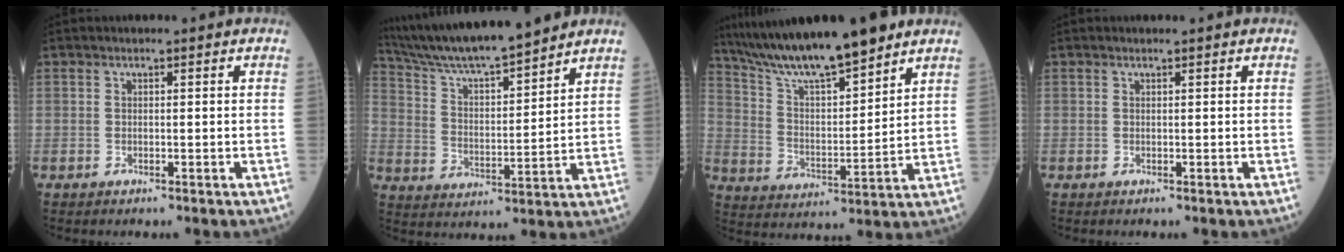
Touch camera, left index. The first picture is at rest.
{"total": 15.7, "force": [14.2, 0.3, 6.6], "torque": [-0.127, 0.010, 0.247]}
{"total": 15.7, "force": [13.0, 1.4, 8.6], "torque": [-0.156, 0.004, 0.237]}
{"total": 0.0}